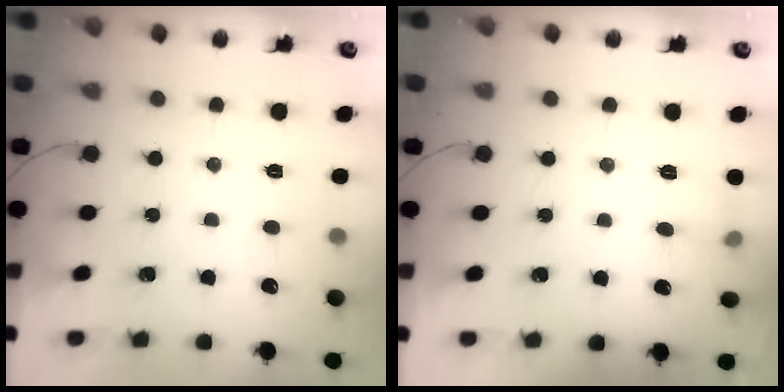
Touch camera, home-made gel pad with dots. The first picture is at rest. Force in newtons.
{"total": 4.5, "press": 4.3, "slide": 1.4}